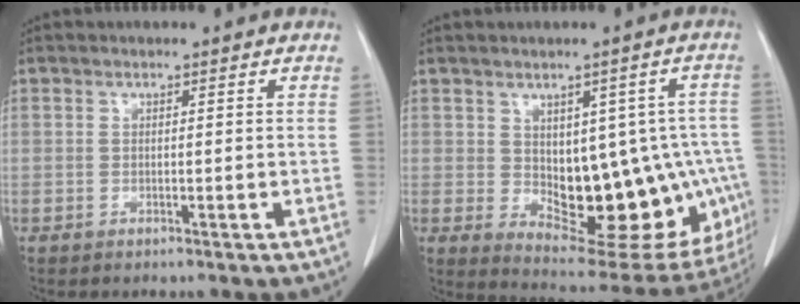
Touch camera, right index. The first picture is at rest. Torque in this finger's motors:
{"motor_torque": [1.32, -0.48, 0.30, 0.05]}